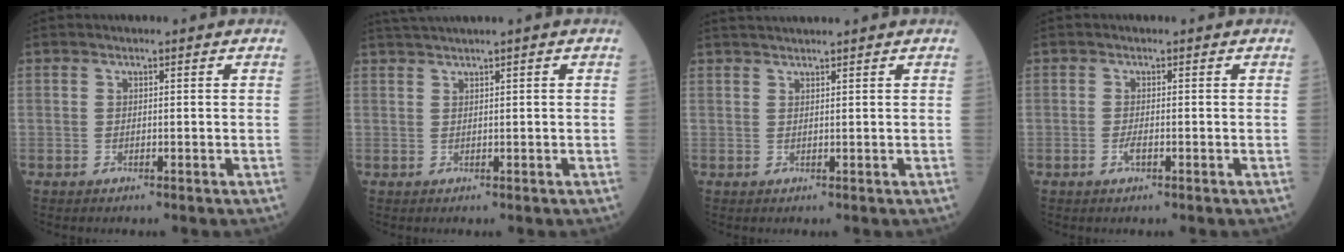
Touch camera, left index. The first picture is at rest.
{"total": 2.4, "force": [1.8, -0.8, 1.3], "torque": [-0.031, 0.009, 0.041]}
{"total": 3.8, "force": [3.4, -0.6, 1.6], "torque": [-0.018, 0.027, 0.059]}
{"total": 1.1, "force": [-0.4, 0.2, 1.0], "torque": [-0.025, -0.002, -0.008]}